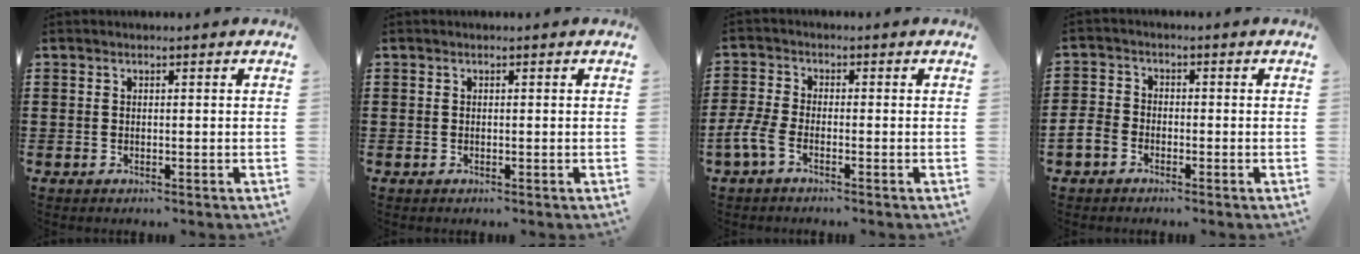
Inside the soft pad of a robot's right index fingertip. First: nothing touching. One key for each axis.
{"total": 0.0}
{"total": 3.5, "fx": -2.1, "fy": 1.1, "fz": 2.6, "tx": -0.079, "ty": -0.010, "tz": -0.047}
{"total": 2.8, "fx": -2.0, "fy": 1.8, "fz": 1.0, "tx": -0.044, "ty": -0.002, "tz": -0.047}